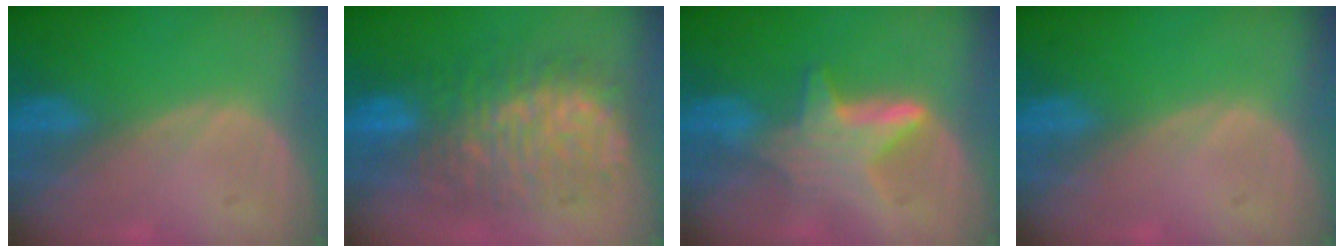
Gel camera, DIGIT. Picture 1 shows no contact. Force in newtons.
{"total": 12.3, "press": 12.2, "slide": 1.5}
{"total": 6.2, "press": 6.1, "slide": 1.3}
{"total": 0.0}